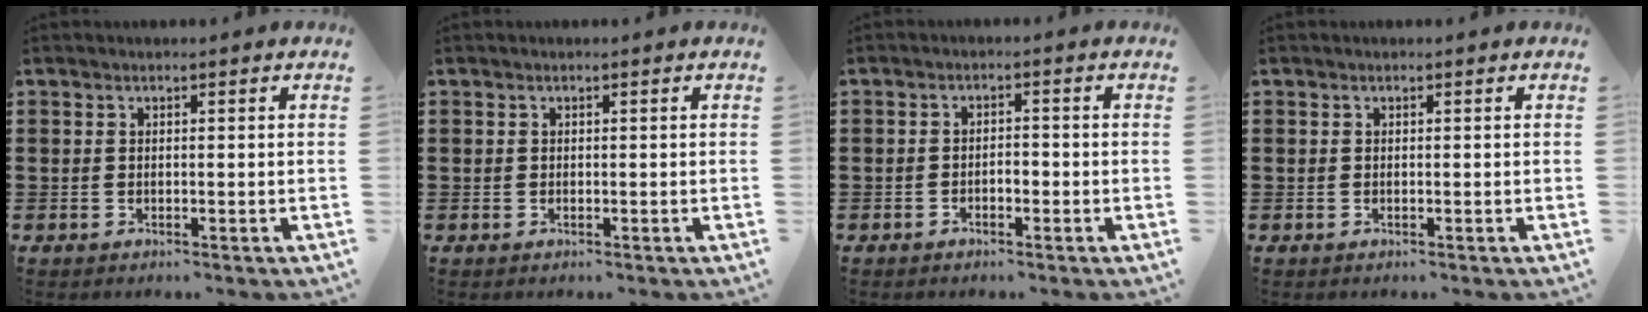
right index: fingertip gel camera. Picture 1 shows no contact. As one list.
[{"total": 0.0}, {"total": 1.4, "force": [-0.8, 0.5, 1.0], "torque": [-0.021, -0.001, -0.016]}, {"total": 0.0}]